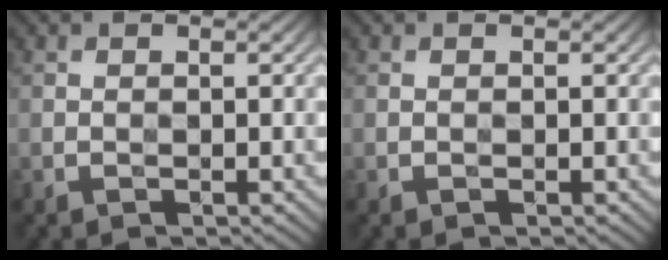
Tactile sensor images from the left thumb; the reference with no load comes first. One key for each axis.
{"total": 0.0}